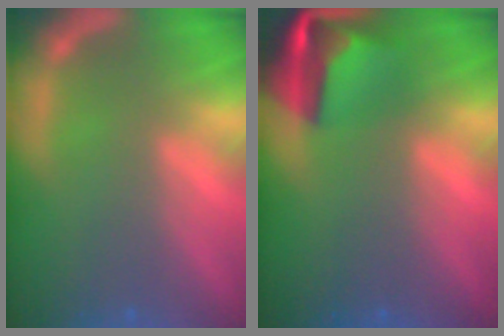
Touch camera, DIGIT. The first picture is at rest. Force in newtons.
{"total": 6.9}